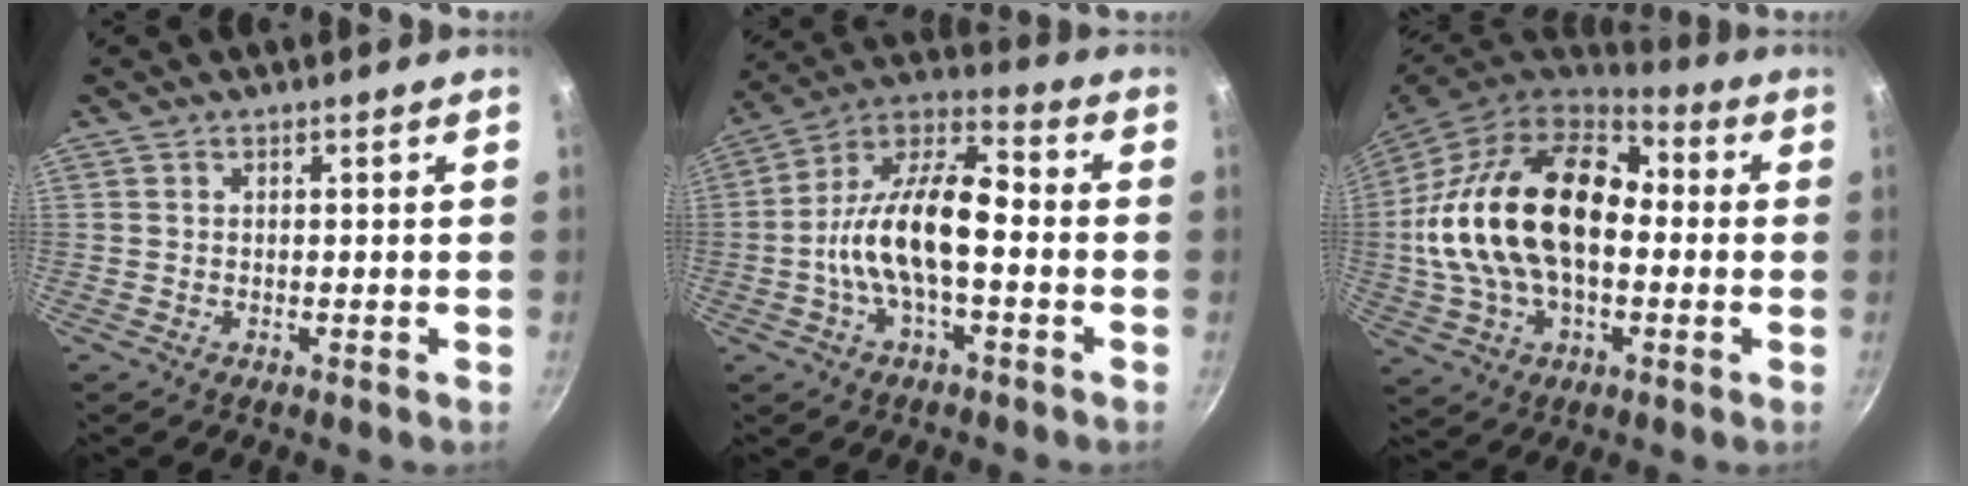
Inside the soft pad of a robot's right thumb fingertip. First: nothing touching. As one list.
[{"total": 16.1, "force": [-2.3, 7.2, 14.2], "torque": [-0.243, 0.042, -0.060]}, {"total": 25.9, "force": [0.4, 16.1, 20.2], "torque": [-0.367, 0.039, 0.000]}]